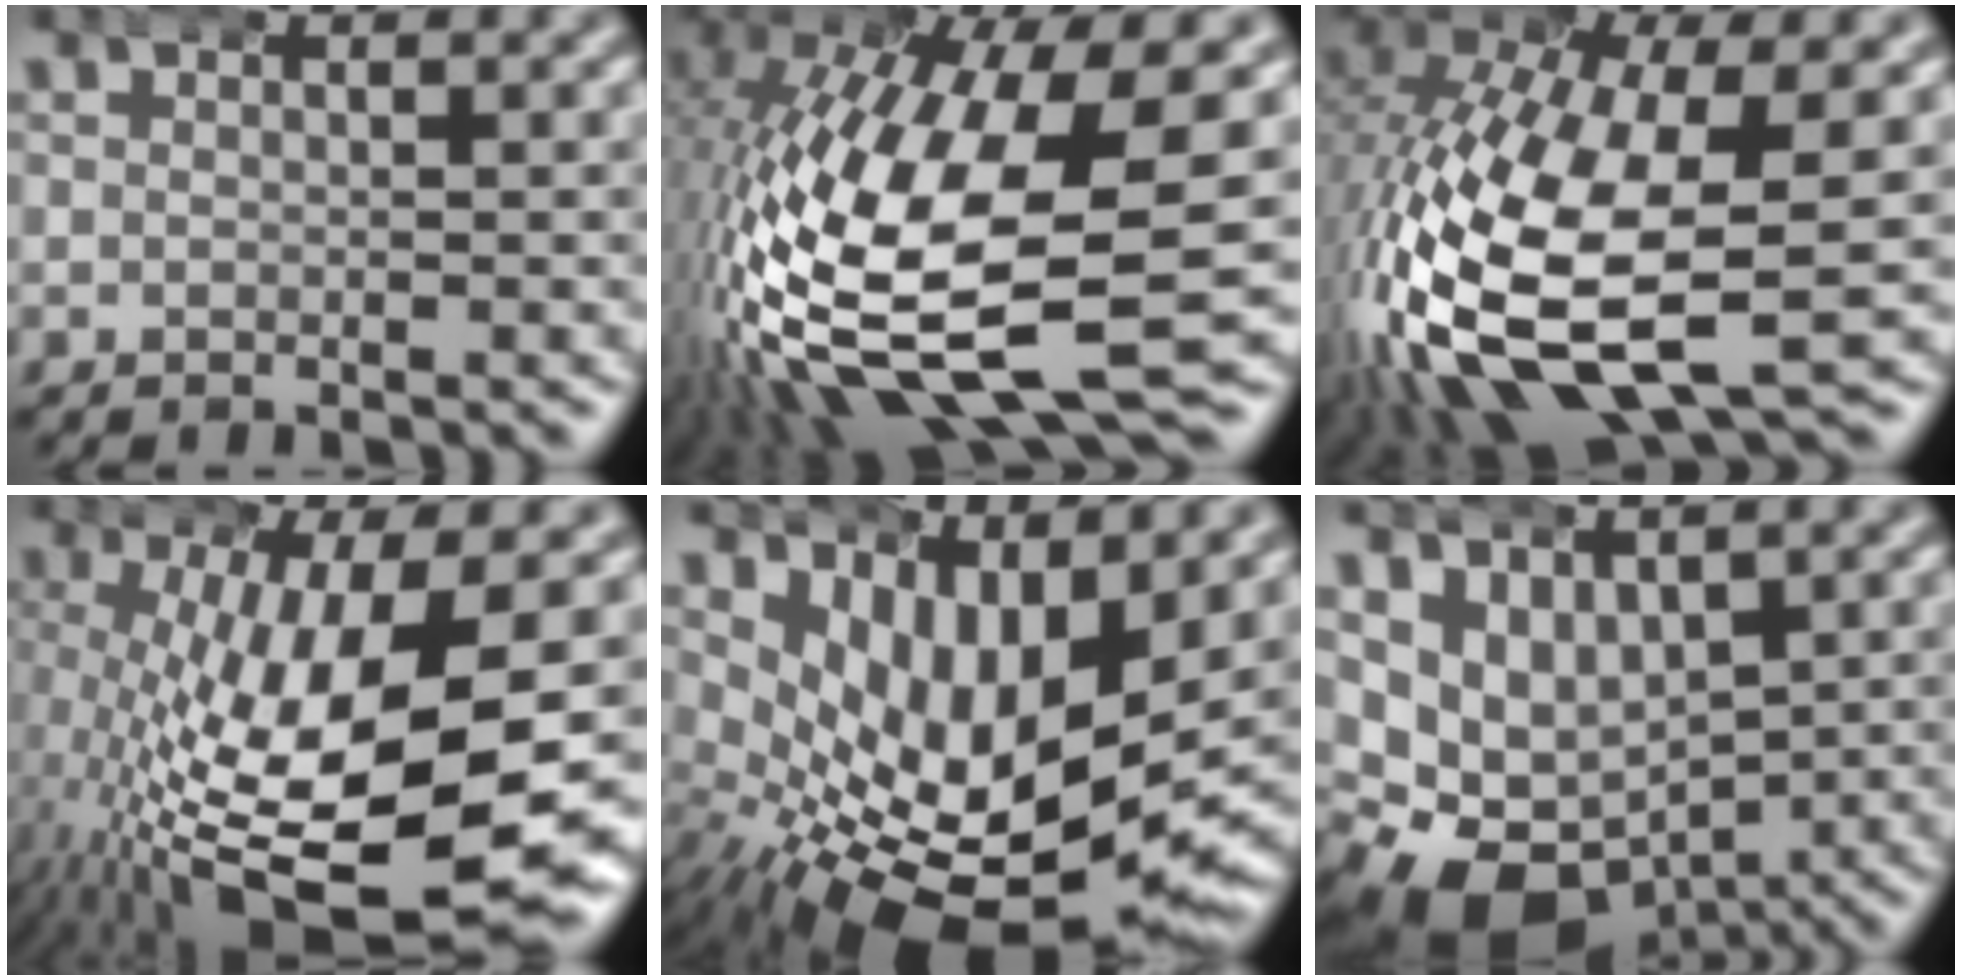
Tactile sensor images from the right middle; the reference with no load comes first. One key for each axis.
{"total": 16.2, "fx": -2.3, "fy": 7.4, "fz": 14.3, "tx": -0.291, "ty": -0.044, "tz": -0.005}
{"total": 14.5, "fx": -2.5, "fy": 7.9, "fz": 11.9, "tx": -0.283, "ty": -0.065, "tz": 0.001}
{"total": 16.2, "fx": -2.5, "fy": 6.6, "fz": 14.6, "tx": -0.250, "ty": -0.042, "tz": 0.002}
{"total": 13.9, "fx": -3.0, "fy": 7.6, "fz": 11.2, "tx": -0.203, "ty": -0.059, "tz": -0.015}
{"total": 11.6, "fx": -1.9, "fy": 10.0, "fz": 5.5, "tx": -0.144, "ty": -0.050, "tz": -0.022}